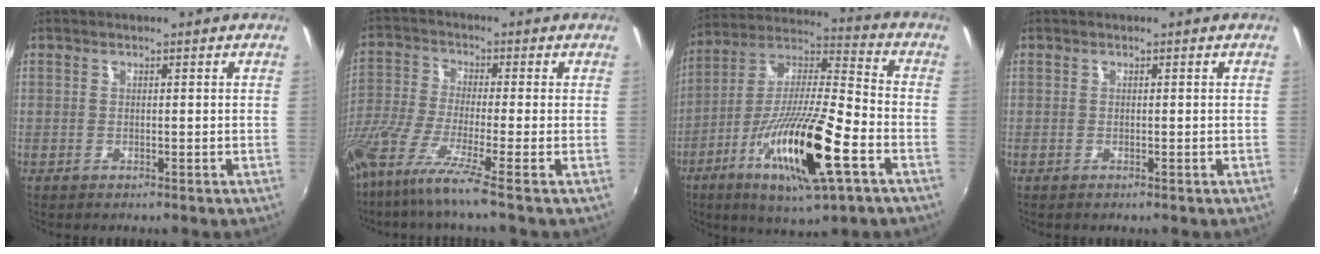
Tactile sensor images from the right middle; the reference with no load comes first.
{"total": 12.3, "force": [-9.0, -1.3, 8.3], "torque": [-0.169, -0.052, -0.166]}
{"total": 19.9, "force": [-8.3, 3.6, 17.7], "torque": [-0.331, -0.031, -0.156]}
{"total": 0.0}